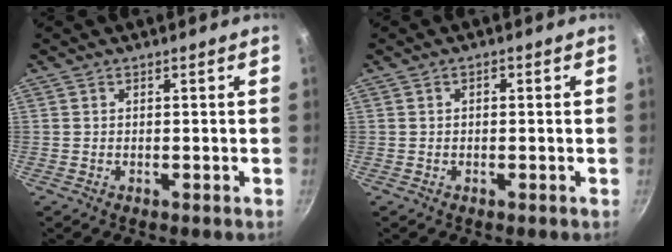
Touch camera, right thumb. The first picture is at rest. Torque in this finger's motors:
{"motor_torque": [0.02, -0.25, -0.17, 0.74, 0.00]}